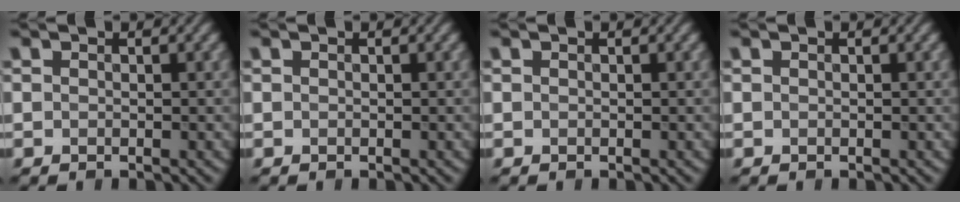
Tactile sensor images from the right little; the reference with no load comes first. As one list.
[{"total": 0.0}, {"total": 0.0}, {"total": 0.0}]